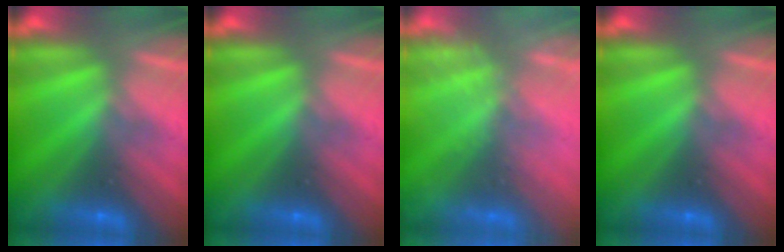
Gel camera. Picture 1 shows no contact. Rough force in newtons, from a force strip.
{"total": 0.0}
{"total": 2.4}
{"total": 0.0}